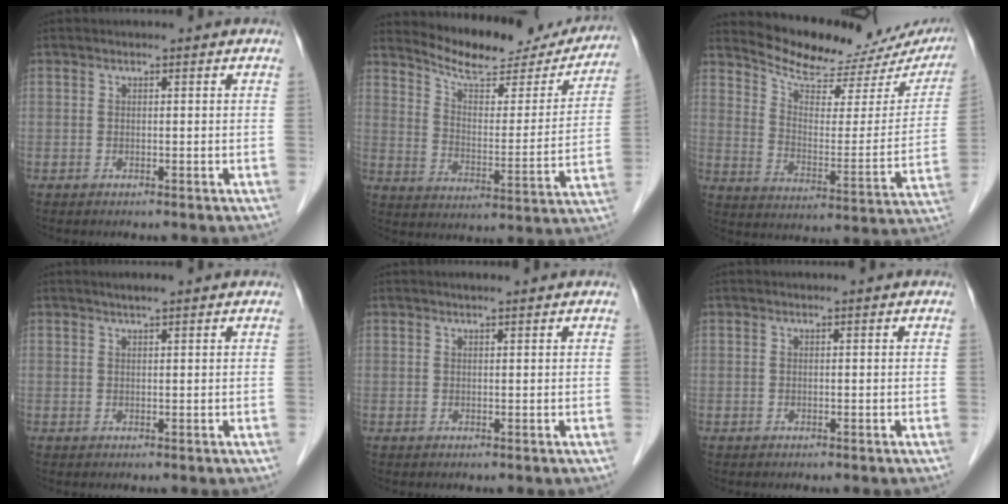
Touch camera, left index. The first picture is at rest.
{"total": 18.5, "force": [17.2, 4.6, 5.2], "torque": [-0.066, -0.026, 0.229]}
{"total": 19.2, "force": [17.5, 5.6, 5.6], "torque": [-0.071, -0.036, 0.226]}
{"total": 1.5, "force": [1.2, 0.1, 0.9], "torque": [-0.019, 0.007, 0.021]}
{"total": 1.1, "force": [1.0, 0.1, 0.6], "torque": [-0.013, 0.007, 0.017]}
{"total": 0.0}